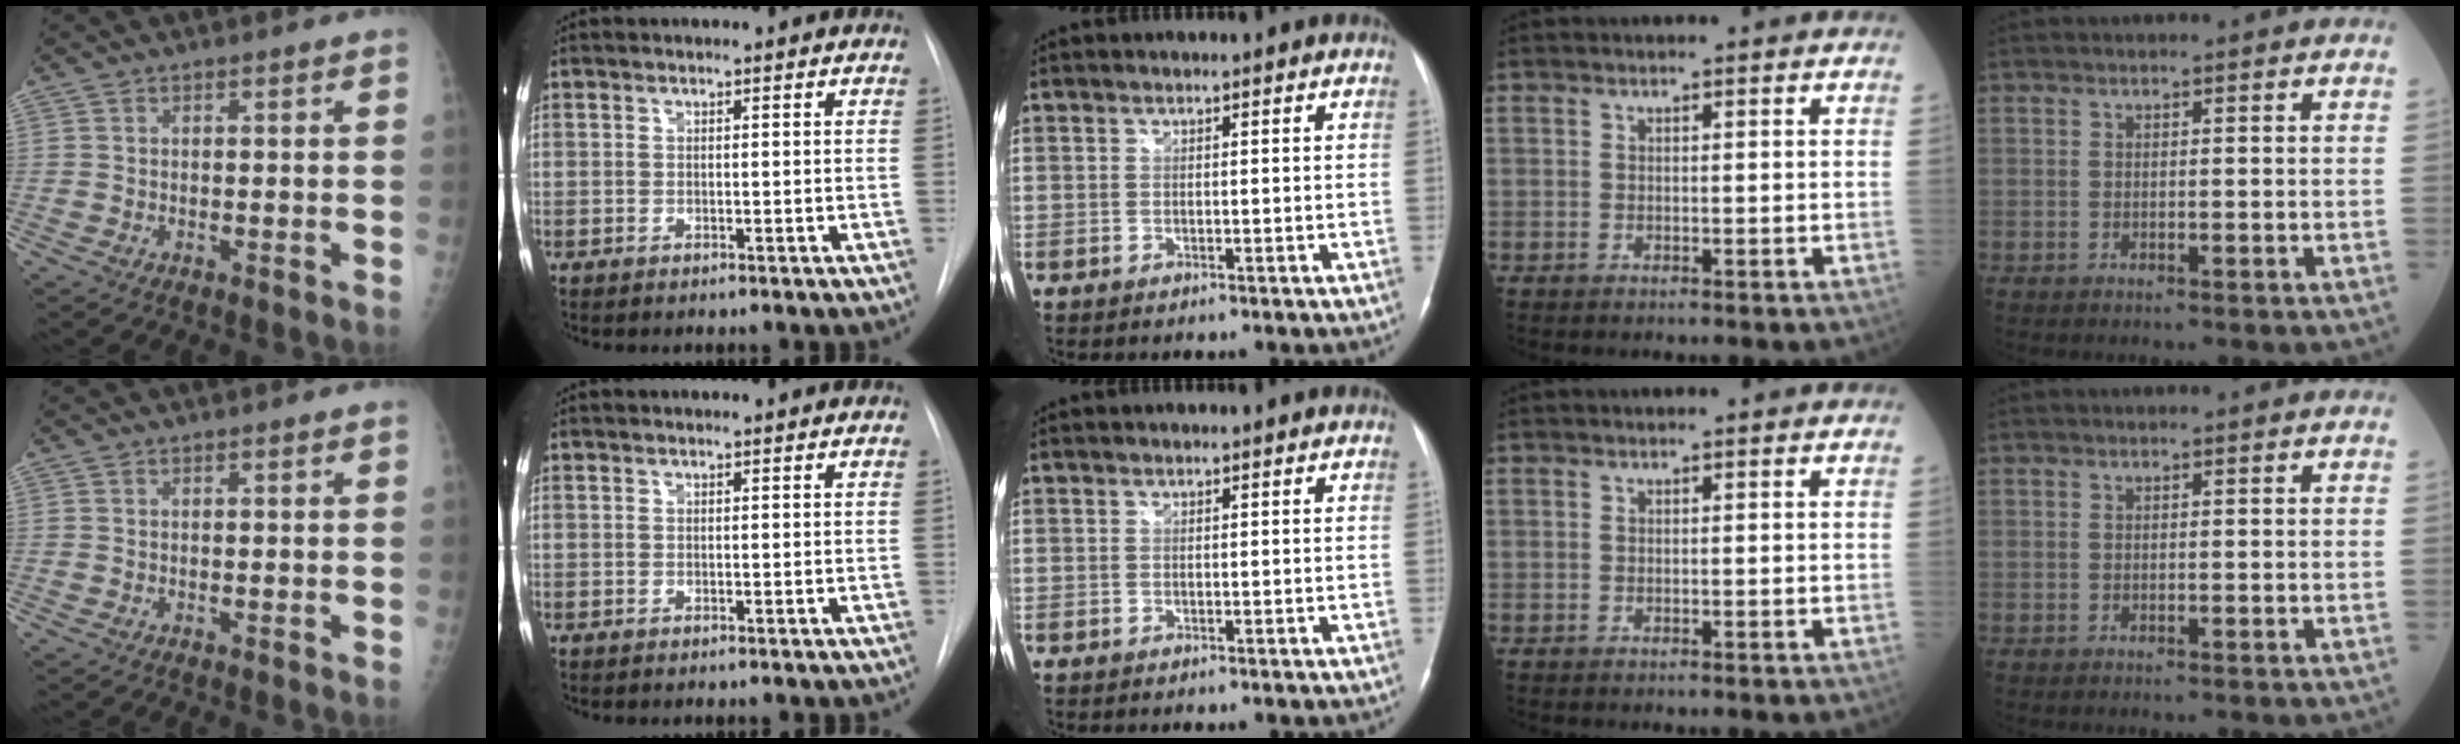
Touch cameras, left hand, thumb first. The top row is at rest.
{}